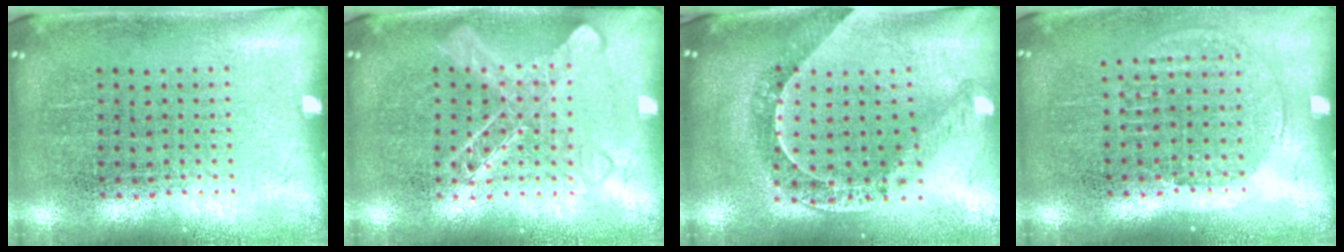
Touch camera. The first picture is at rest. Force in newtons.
{"total": 2.5, "press": 2.4, "slide": 0.5}
{"total": 1.1, "press": 1.1, "slide": 0.1}
{"total": 1.3, "press": 1.2, "slide": 0.5}